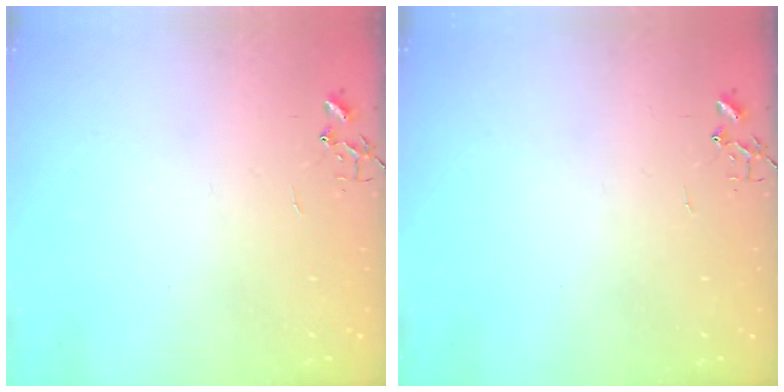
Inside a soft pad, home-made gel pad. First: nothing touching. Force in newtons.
{"total": 0.0}